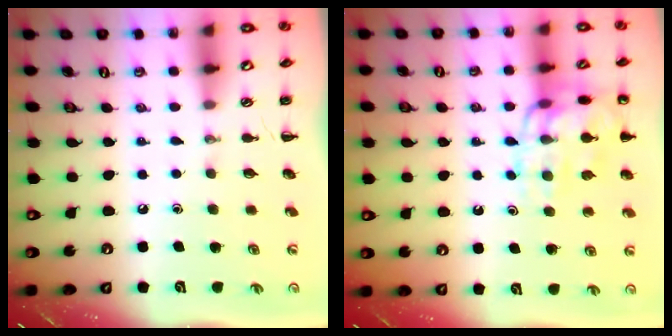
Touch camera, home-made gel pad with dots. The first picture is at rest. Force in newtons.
{"total": 15.1, "press": 15.0, "slide": 1.4}